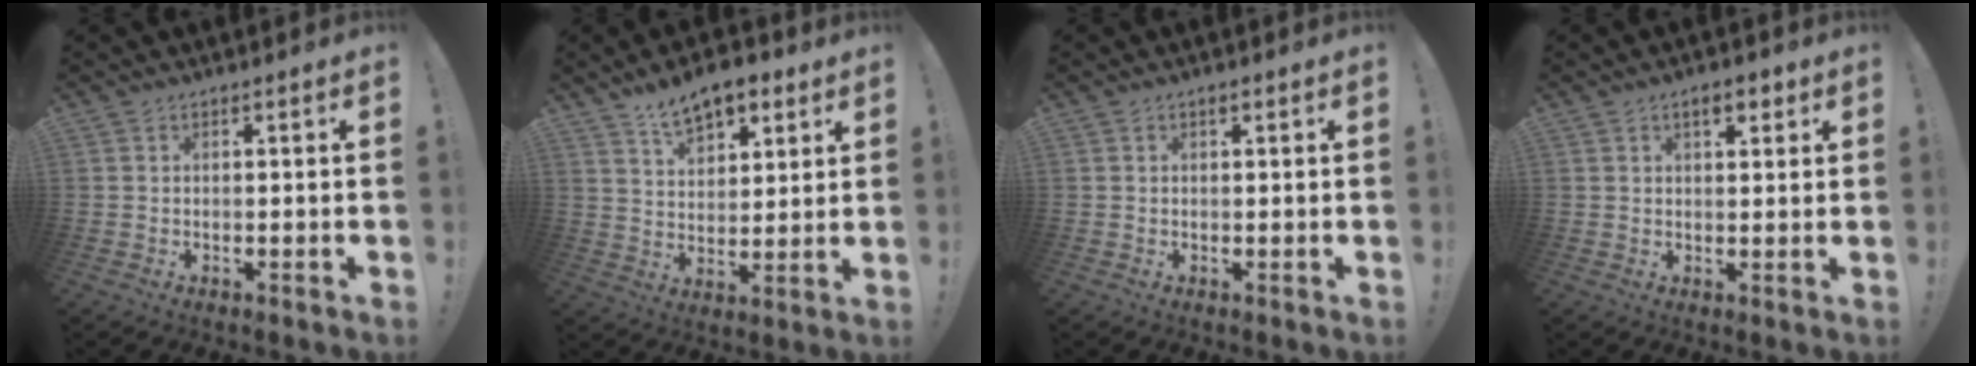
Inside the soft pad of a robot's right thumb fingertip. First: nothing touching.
{"total": 10.3, "force": [7.3, 5.4, 4.8], "torque": [-0.074, -0.036, 0.137]}
{"total": 0.7, "force": [0.5, 0.3, 0.4], "torque": [-0.007, 0.000, 0.009]}
{"total": 4.3, "force": [2.5, 1.8, 3.0], "torque": [-0.040, -0.005, 0.039]}